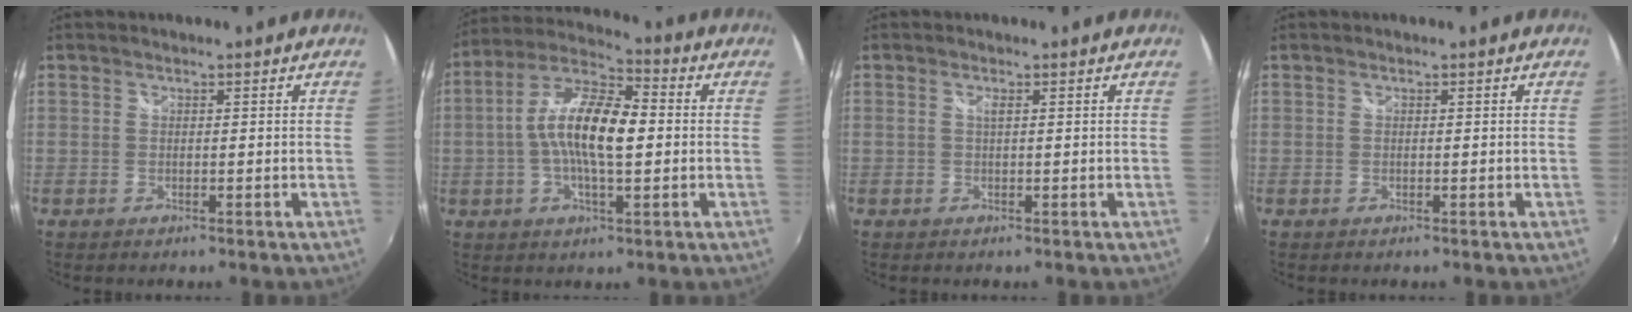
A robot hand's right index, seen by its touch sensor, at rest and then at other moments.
{"total": 13.2, "force": [-0.3, 4.5, 12.5], "torque": [-0.242, 0.015, -0.015]}
{"total": 0.8, "force": [0.3, -0.1, 0.7], "torque": [-0.014, 0.001, 0.003]}
{"total": 0.0}